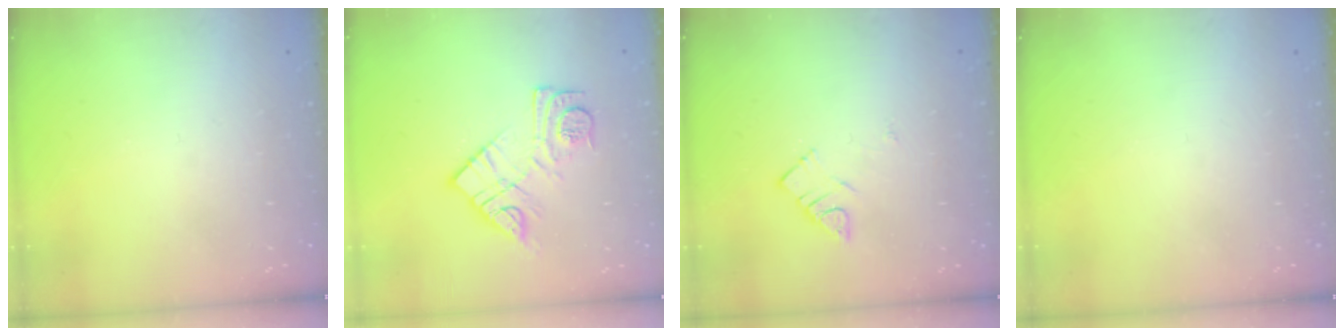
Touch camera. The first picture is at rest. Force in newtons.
{"total": 12.0, "press": 12.0, "slide": 0.9}
{"total": 4.3, "press": 4.3, "slide": 0.5}
{"total": 0.0}